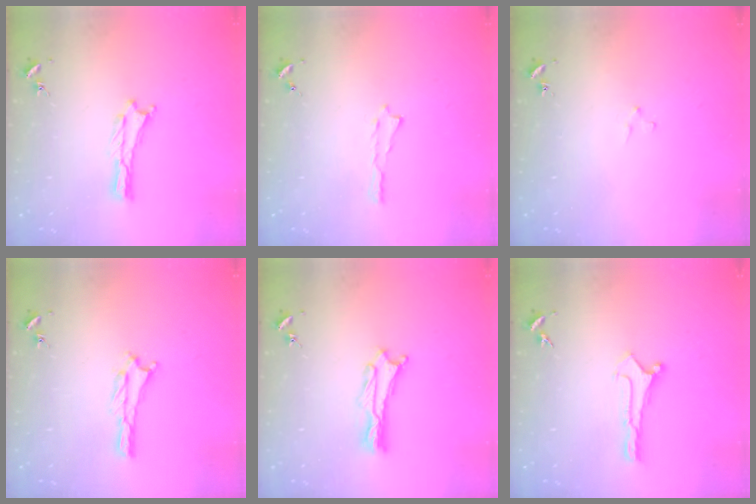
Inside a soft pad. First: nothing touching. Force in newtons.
{"total": 0.0}
{"total": 1.9, "press": 1.9, "slide": 0.1}
{"total": 1.2, "press": 1.1, "slide": 0.2}
{"total": 1.2, "press": 1.2, "slide": 0.2}
{"total": 0.0}